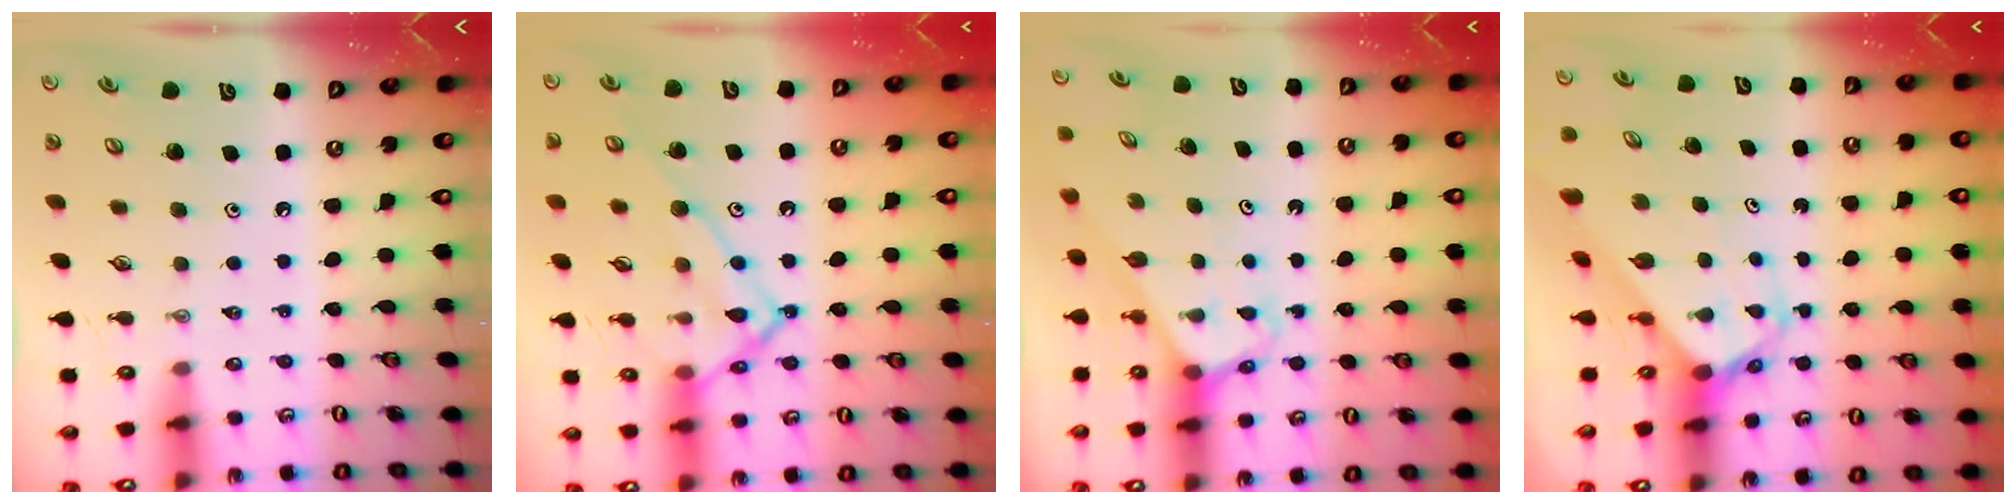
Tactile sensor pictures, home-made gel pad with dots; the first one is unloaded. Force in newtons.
{"total": 15.9, "press": 15.9, "slide": 1.1}
{"total": 3.0, "press": 3.0, "slide": 0.2}
{"total": 3.1, "press": 3.0, "slide": 0.3}